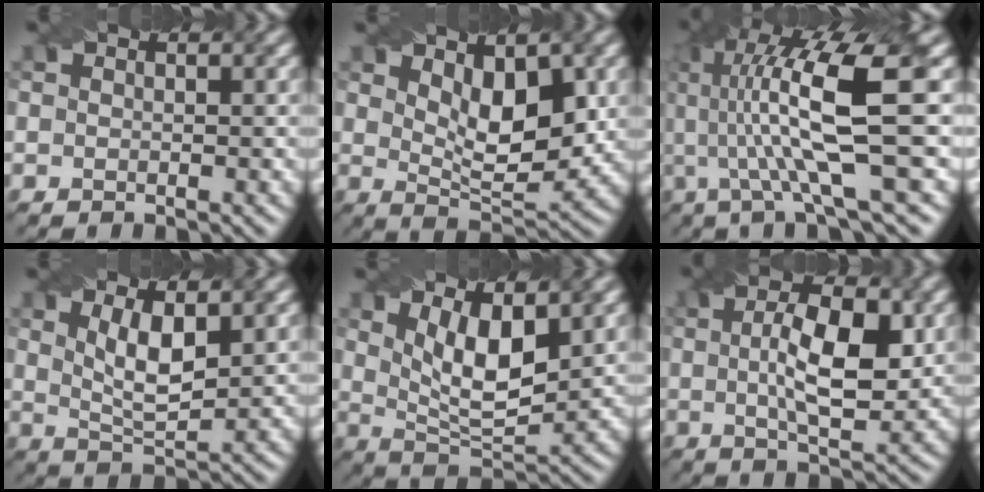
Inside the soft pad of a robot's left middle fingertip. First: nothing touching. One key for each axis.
{"total": 6.1, "fx": 1.9, "fy": 2.7, "fz": 5.1, "tx": -0.080, "ty": -0.009, "tz": 0.035}
{"total": 11.8, "fx": 1.3, "fy": 2.4, "fz": 11.5, "tx": -0.191, "ty": 0.014, "tz": 0.025}
{"total": 4.0, "fx": 1.4, "fy": 1.3, "fz": 3.5, "tx": -0.072, "ty": -0.008, "tz": 0.029}
{"total": 6.2, "fx": 2.4, "fy": 2.3, "fz": 5.2, "tx": -0.096, "ty": -0.011, "tz": 0.047}
{"total": 7.3, "fx": 0.9, "fy": 2.6, "fz": 6.7, "tx": -0.112, "ty": 0.004, "tz": 0.013}